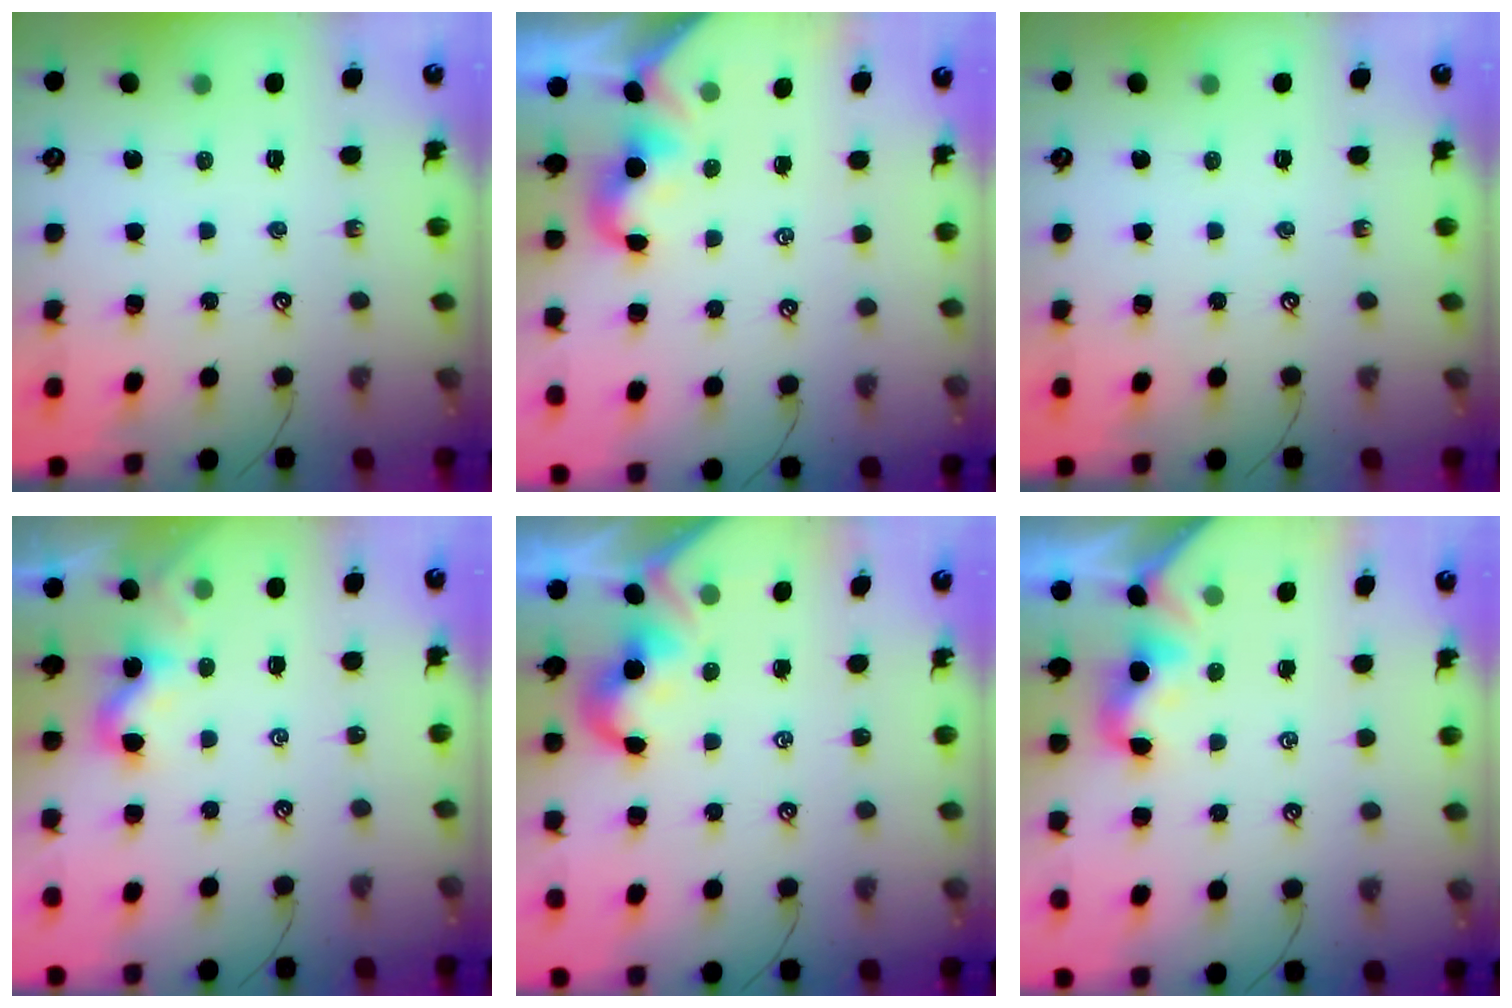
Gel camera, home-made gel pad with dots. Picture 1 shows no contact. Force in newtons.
{"total": 1.9, "press": 1.9, "slide": 0.3}
{"total": 0.0}
{"total": 1.0, "press": 0.9, "slide": 0.5}
{"total": 2.1, "press": 2.0, "slide": 0.5}
{"total": 2.1, "press": 2.1, "slide": 0.5}